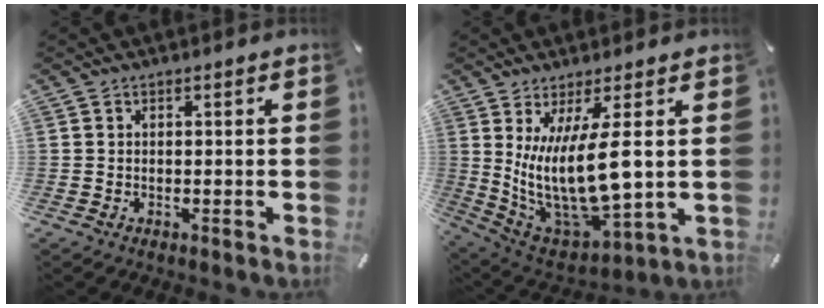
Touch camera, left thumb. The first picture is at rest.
{"total": 16.3, "force": [3.5, 5.8, 14.8], "torque": [-0.314, -0.035, 0.063]}